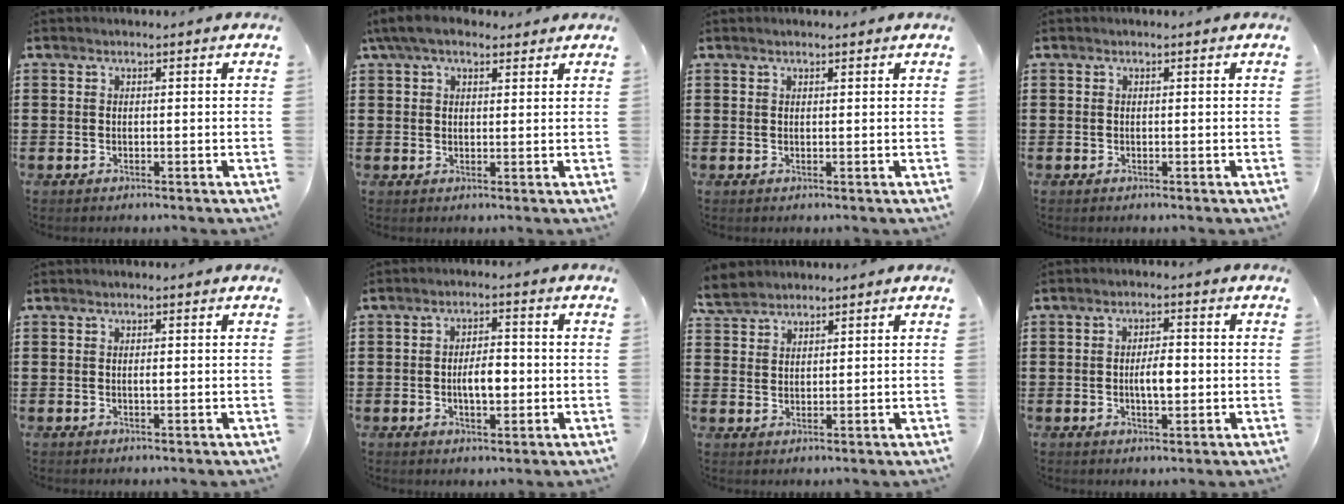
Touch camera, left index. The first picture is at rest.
{"total": 5.3, "force": [3.8, 2.2, 3.0], "torque": [-0.071, 0.006, 0.070]}
{"total": 0.7, "force": [0.6, 0.1, 0.4], "torque": [-0.008, 0.001, 0.011]}
{"total": 0.0}
{"total": 0.8, "force": [0.0, 0.2, 0.8], "torque": [-0.016, -0.002, 0.000]}
{"total": 4.4, "force": [-0.7, 2.0, 3.9], "torque": [-0.064, 0.003, -0.018]}
{"total": 3.6, "force": [3.1, 1.6, 0.7], "torque": [-0.027, 0.002, 0.061]}
{"total": 4.1, "force": [-0.4, 1.5, 3.7], "torque": [-0.061, 0.002, -0.012]}